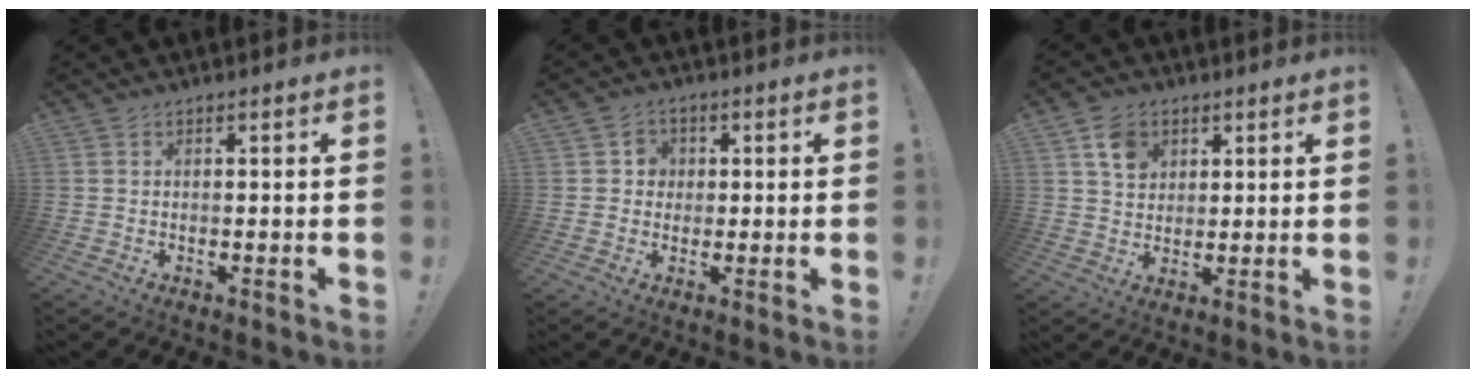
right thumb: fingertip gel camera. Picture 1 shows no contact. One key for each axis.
{"total": 4.0, "fx": 0.5, "fy": 3.9, "fz": 0.9, "tx": -0.013, "ty": 0.002, "tz": 0.006}
{"total": 7.6, "fx": 3.8, "fy": 5.8, "fz": 3.1, "tx": -0.039, "ty": -0.014, "tz": 0.071}